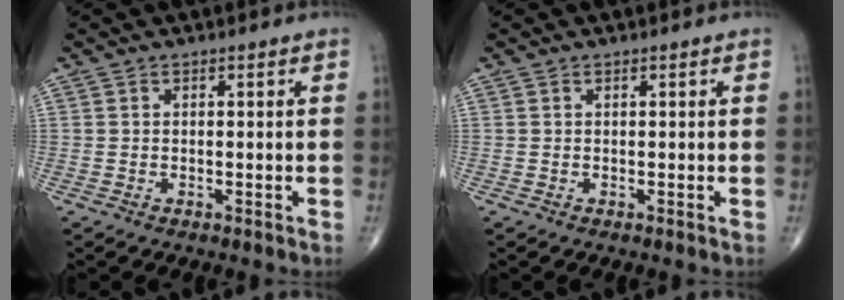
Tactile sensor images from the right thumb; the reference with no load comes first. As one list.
[{"total": 0.0}]